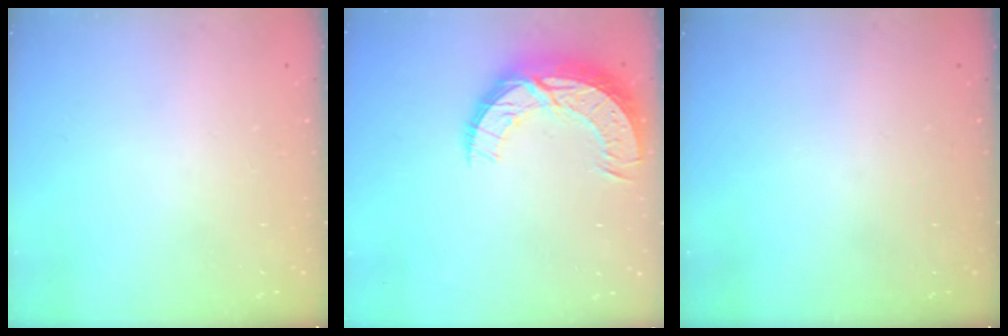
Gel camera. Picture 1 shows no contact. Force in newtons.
{"total": 12.6, "press": 12.6, "slide": 0.8}
{"total": 0.0}